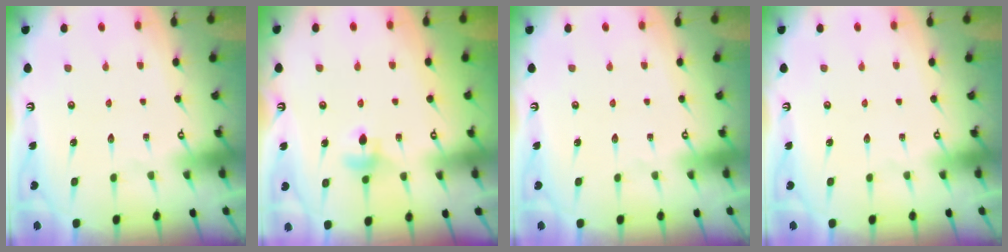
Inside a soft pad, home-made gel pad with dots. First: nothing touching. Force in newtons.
{"total": 6.6, "press": 6.6, "slide": 1.0}
{"total": 0.0}
{"total": 0.0}